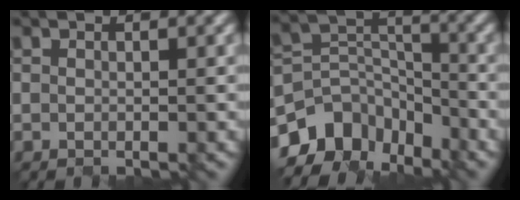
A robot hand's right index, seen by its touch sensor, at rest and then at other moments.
{"total": 8.1, "force": [-5.8, 4.8, 2.9], "torque": [-0.049, -0.005, -0.117]}